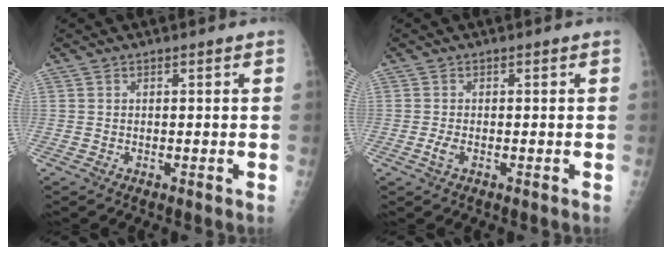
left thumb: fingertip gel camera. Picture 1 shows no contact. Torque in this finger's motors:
{"motor_torque": [-0.10, 0.07, 0.05, 0.02, 0.01]}